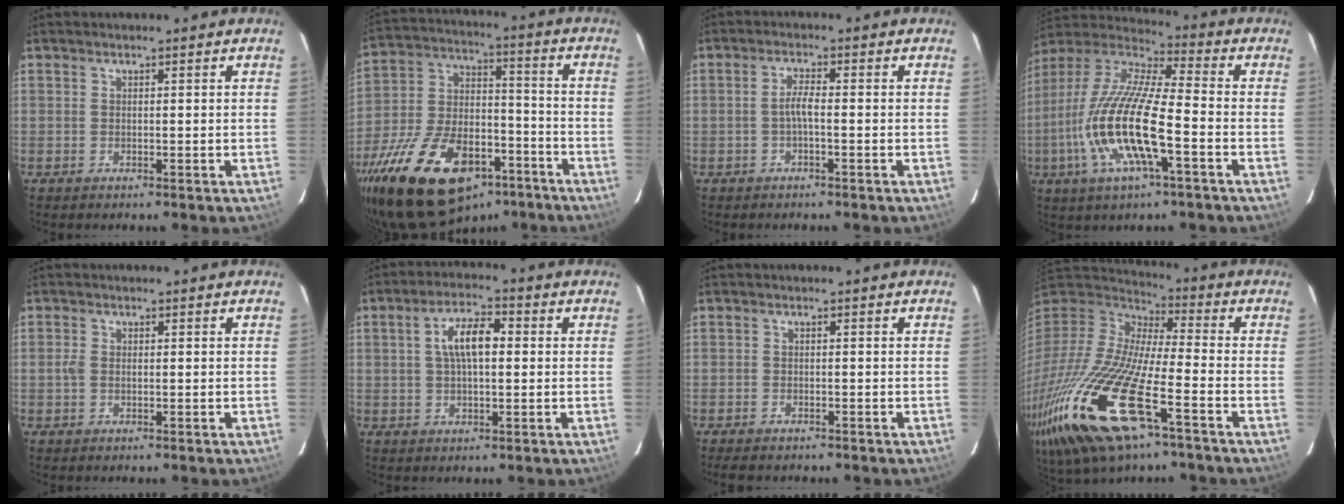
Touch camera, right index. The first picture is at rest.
{"total": 27.8, "force": [-17.4, 14.2, 16.4], "torque": [-0.329, -0.002, -0.265]}
{"total": 2.3, "force": [-0.9, 0.2, 2.1], "torque": [-0.042, 0.005, -0.018]}
{"total": 18.7, "force": [-5.9, 4.1, 17.3], "torque": [-0.347, -0.018, -0.120]}
{"total": 1.1, "force": [-0.3, 0.9, 0.6], "torque": [-0.013, 0.002, -0.007]}
{"total": 7.1, "force": [1.0, 2.9, 6.4], "torque": [-0.118, 0.017, 0.019]}
{"total": 3.4, "force": [-2.9, 1.2, 1.2], "torque": [-0.034, -0.007, -0.048]}
{"total": 30.2, "force": [-16.0, 8.1, 24.2], "torque": [-0.493, -0.077, -0.303]}